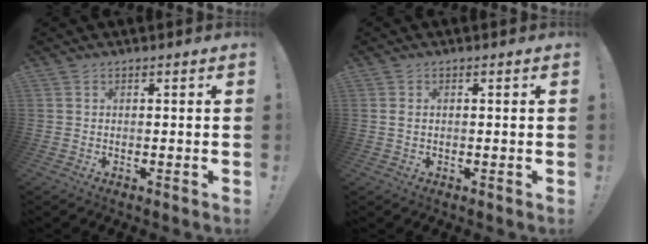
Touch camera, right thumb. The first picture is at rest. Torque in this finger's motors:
{"motor_torque": [-0.19, 0.04, -0.04, -0.01, -0.03]}